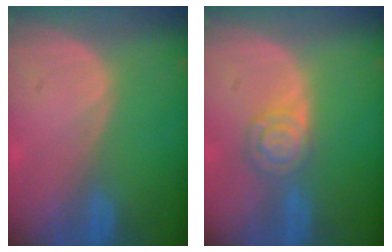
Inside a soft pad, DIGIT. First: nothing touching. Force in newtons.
{"total": 5.3, "press": 4.7, "slide": 2.4}